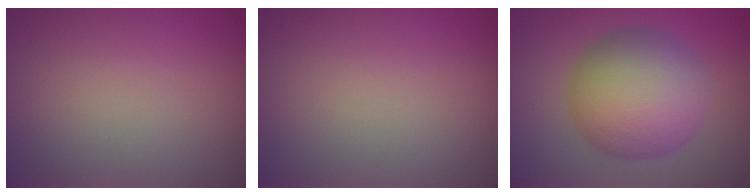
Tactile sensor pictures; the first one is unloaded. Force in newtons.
{"total": 0.0}
{"total": 9.2, "press": 9.2, "slide": 0.3}